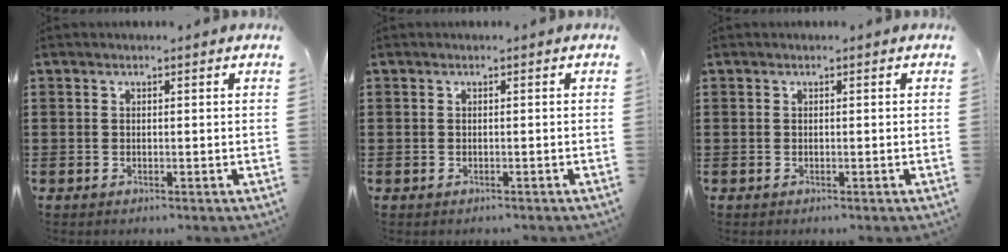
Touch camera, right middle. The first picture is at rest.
{"total": 0.0}
{"total": 0.0}